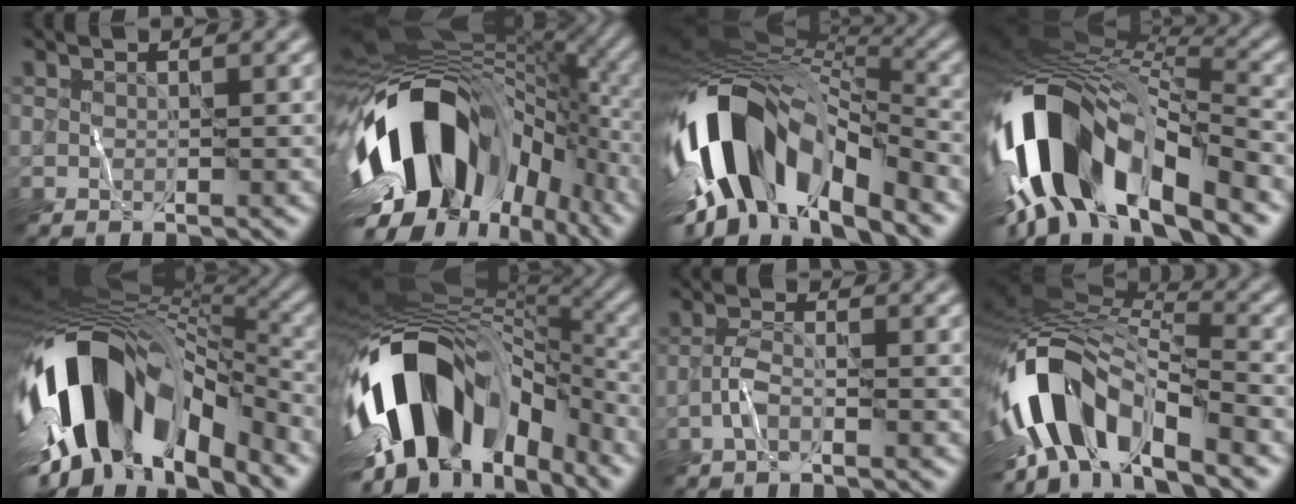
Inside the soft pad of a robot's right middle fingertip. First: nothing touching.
{"total": 16.4, "force": [-3.5, 10.6, 12.0], "torque": [-0.195, -0.004, -0.066]}
{"total": 14.4, "force": [-5.6, 7.2, 11.1], "torque": [-0.207, 0.013, -0.100]}
{"total": 14.9, "force": [-5.9, 6.5, 12.0], "torque": [-0.230, 0.024, -0.107]}
{"total": 15.4, "force": [-6.3, 7.8, 11.8], "torque": [-0.201, -0.014, -0.098]}
{"total": 15.5, "force": [-5.0, 9.4, 11.3], "torque": [-0.198, -0.003, -0.077]}
{"total": 1.7, "force": [-1.0, 0.4, 1.3], "torque": [-0.028, 0.005, -0.028]}
{"total": 11.7, "force": [-4.7, 5.7, 9.0], "torque": [-0.159, 0.006, -0.093]}